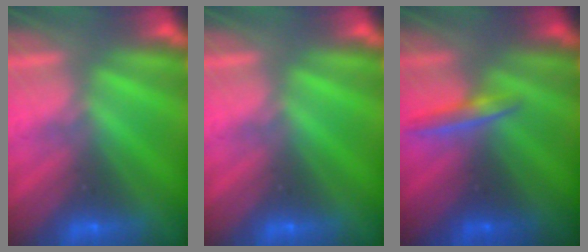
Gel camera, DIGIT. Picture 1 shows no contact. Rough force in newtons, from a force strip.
{"total": 0.0}
{"total": 1.7}